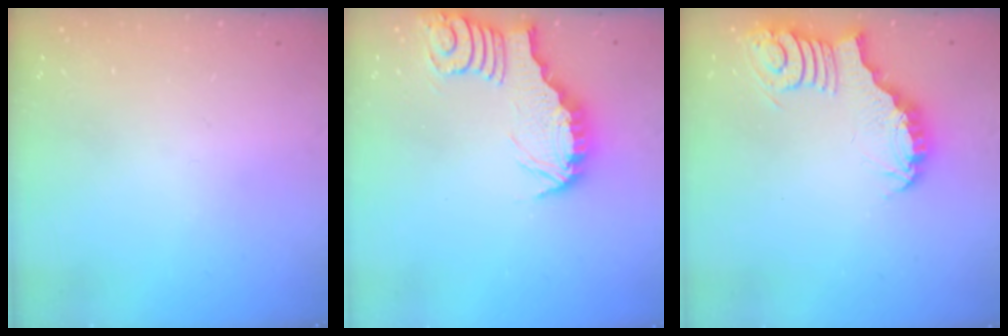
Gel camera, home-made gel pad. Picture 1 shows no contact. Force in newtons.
{"total": 3.2, "press": 3.2, "slide": 0.4}
{"total": 3.7, "press": 3.6, "slide": 0.6}